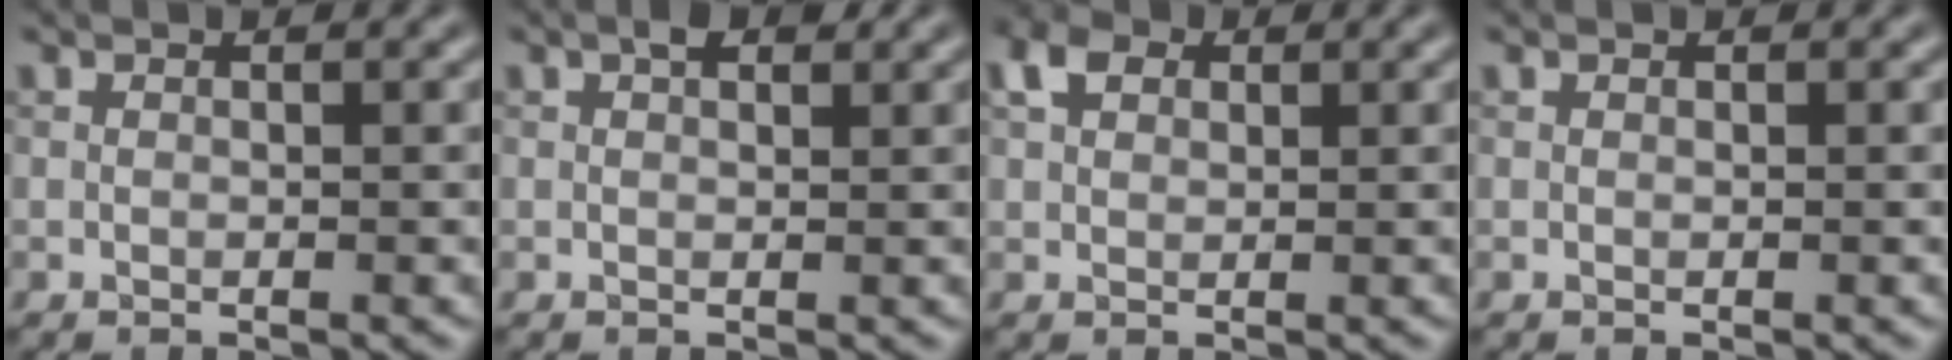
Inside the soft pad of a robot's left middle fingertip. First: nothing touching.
{"total": 1.7, "force": [0.9, 0.8, 1.2], "torque": [-0.016, 0.005, 0.013]}
{"total": 2.6, "force": [1.1, 1.8, 1.5], "torque": [-0.032, 0.010, 0.015]}
{"total": 0.0}